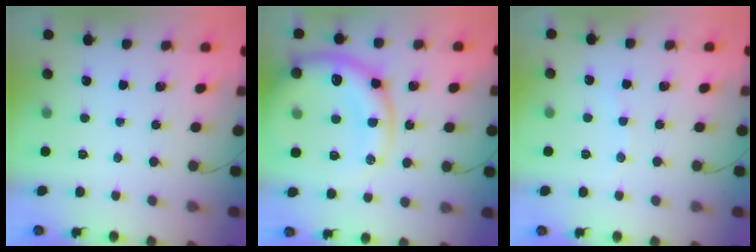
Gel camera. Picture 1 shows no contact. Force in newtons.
{"total": 20.5, "press": 20.0, "slide": 4.4}
{"total": 3.2, "press": 3.0, "slide": 1.0}